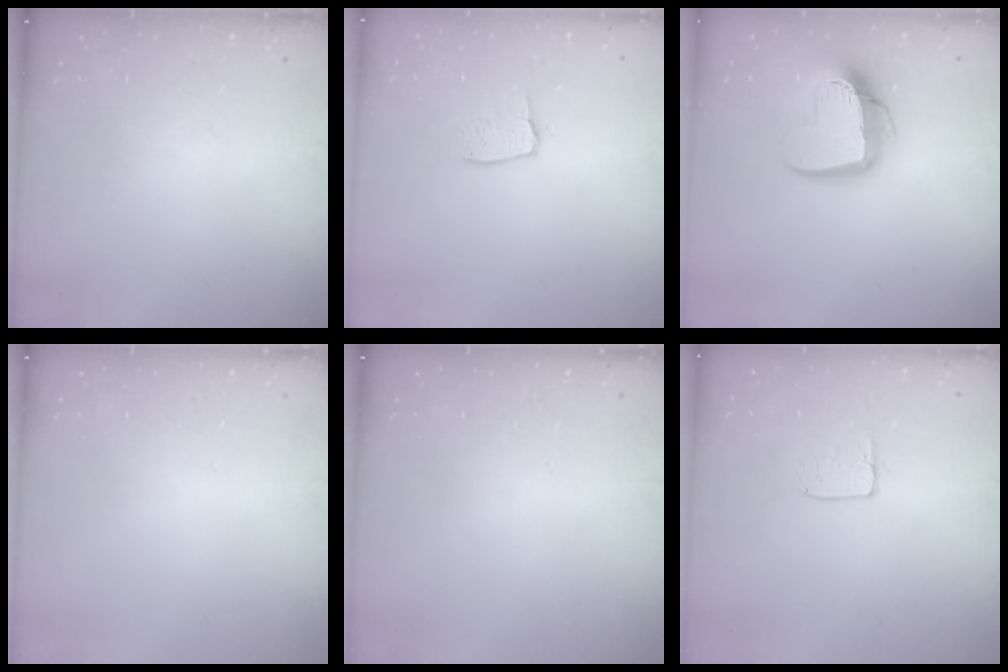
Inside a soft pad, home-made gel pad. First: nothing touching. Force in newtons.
{"total": 3.0, "press": 3.0, "slide": 0.2}
{"total": 14.9, "press": 14.8, "slide": 1.5}
{"total": 0.0}
{"total": 0.0}
{"total": 5.2, "press": 5.2, "slide": 0.4}